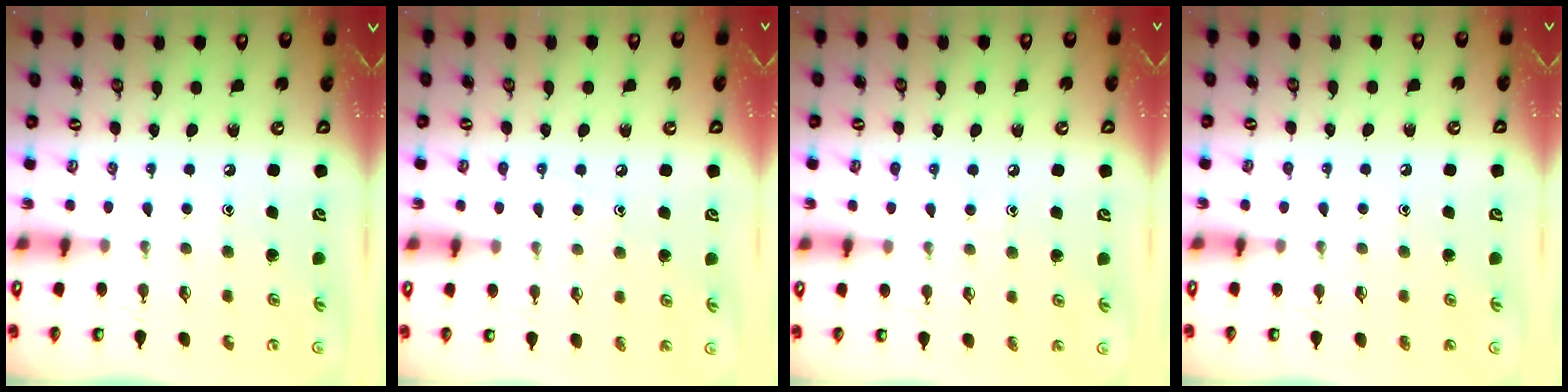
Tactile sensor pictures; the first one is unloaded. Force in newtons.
{"total": 6.4, "press": 6.4, "slide": 0.5}
{"total": 4.7, "press": 4.7, "slide": 0.5}
{"total": 1.0, "press": 1.0, "slide": 0.1}